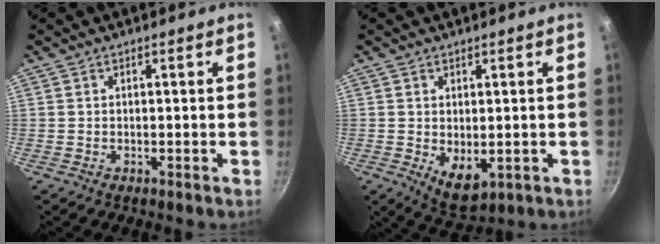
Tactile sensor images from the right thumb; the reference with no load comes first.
{"total": 5.9, "force": [-0.4, 3.4, 4.9], "torque": [-0.063, -0.018, 0.008]}